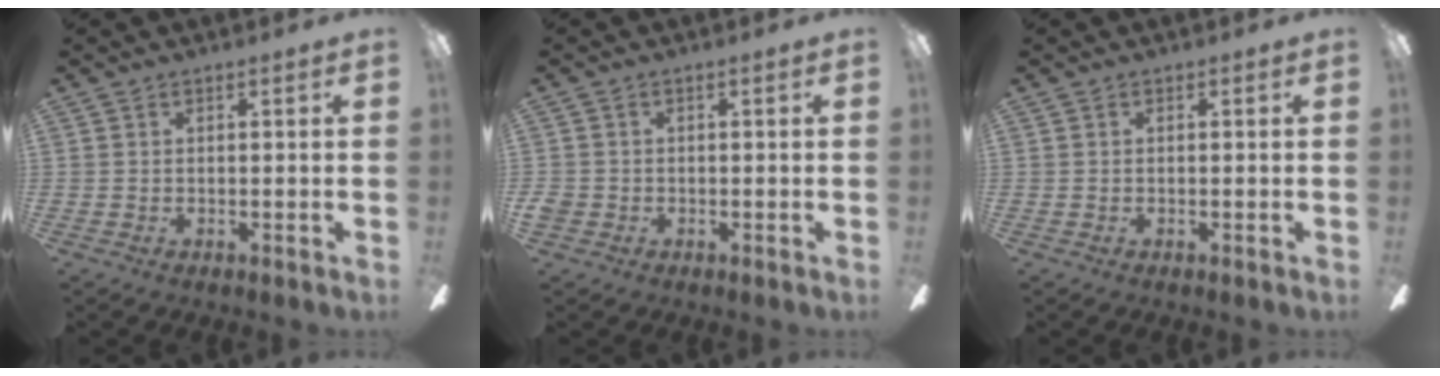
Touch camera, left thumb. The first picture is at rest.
{"total": 1.9, "force": [-0.6, 1.6, 0.9], "torque": [-0.014, 0.004, -0.012]}
{"total": 0.0}